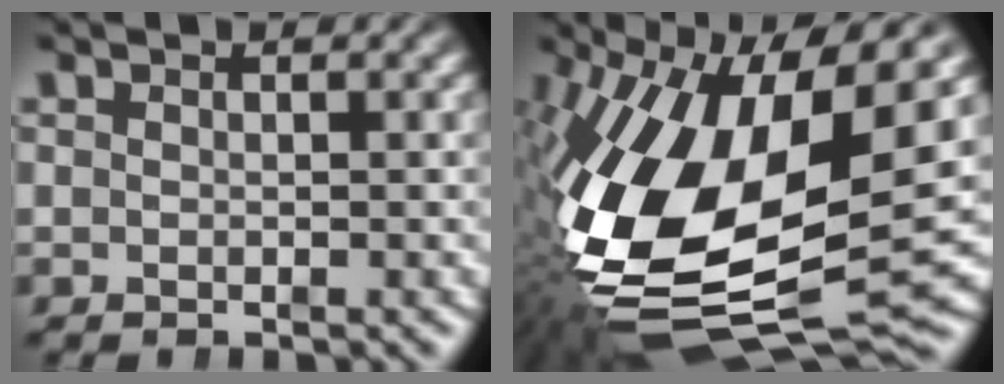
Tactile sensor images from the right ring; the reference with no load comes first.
{"total": 19.8, "force": [-2.9, 10.3, 16.7], "torque": [-0.328, -0.043, -0.012]}